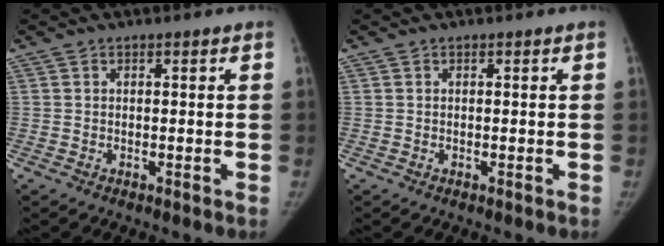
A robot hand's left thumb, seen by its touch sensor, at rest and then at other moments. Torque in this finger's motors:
{"motor_torque": [0.02, 0.01, 0.32, -0.34, 0.02]}